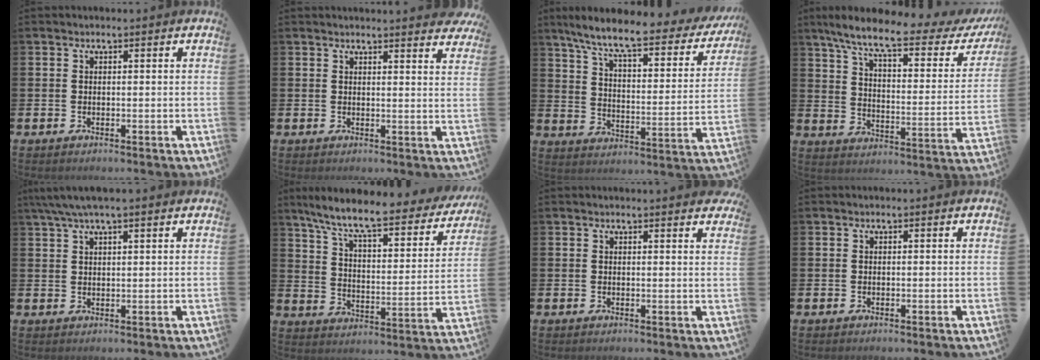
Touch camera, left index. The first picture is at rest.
{"total": 2.3, "force": [2.3, -0.3, -0.3], "torque": [0.022, -0.025, 0.037]}
{"total": 8.1, "force": [6.6, 1.4, 4.5], "torque": [-0.107, -0.044, 0.103]}
{"total": 8.7, "force": [6.7, 1.6, 5.3], "torque": [-0.120, -0.042, 0.104]}
{"total": 4.1, "force": [3.1, 0.7, 2.5], "torque": [-0.056, 0.000, 0.058]}
{"total": 8.9, "force": [7.6, 1.5, 4.4], "torque": [-0.110, -0.056, 0.122]}
{"total": 1.0, "force": [1.0, -0.1, -0.1], "torque": [0.014, -0.009, 0.016]}
{"total": 0.0}